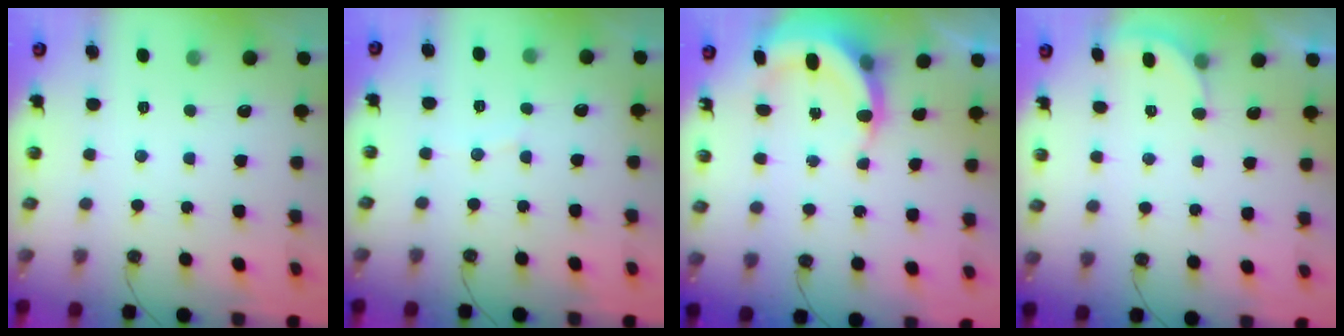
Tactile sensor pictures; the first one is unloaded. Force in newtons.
{"total": 3.8, "press": 3.8, "slide": 0.4}
{"total": 6.1, "press": 6.1, "slide": 1.0}
{"total": 2.6, "press": 2.5, "slide": 0.6}